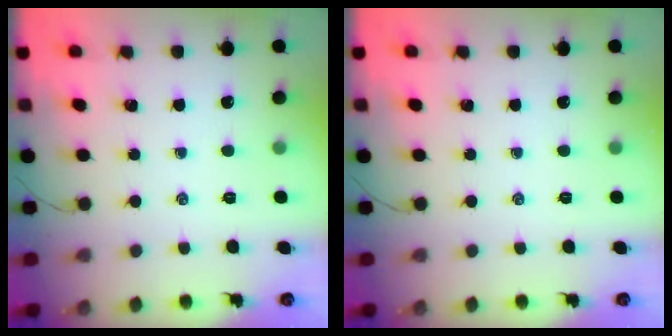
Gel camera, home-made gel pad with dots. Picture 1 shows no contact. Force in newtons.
{"total": 0.0}